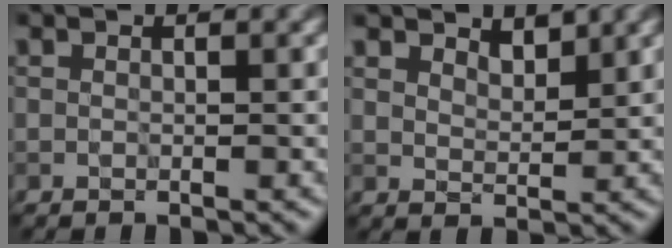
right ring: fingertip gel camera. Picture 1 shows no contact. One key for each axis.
{"total": 2.3, "fx": 2.1, "fy": 0.8, "fz": 0.6, "tx": -0.017, "ty": 0.000, "tz": 0.033}